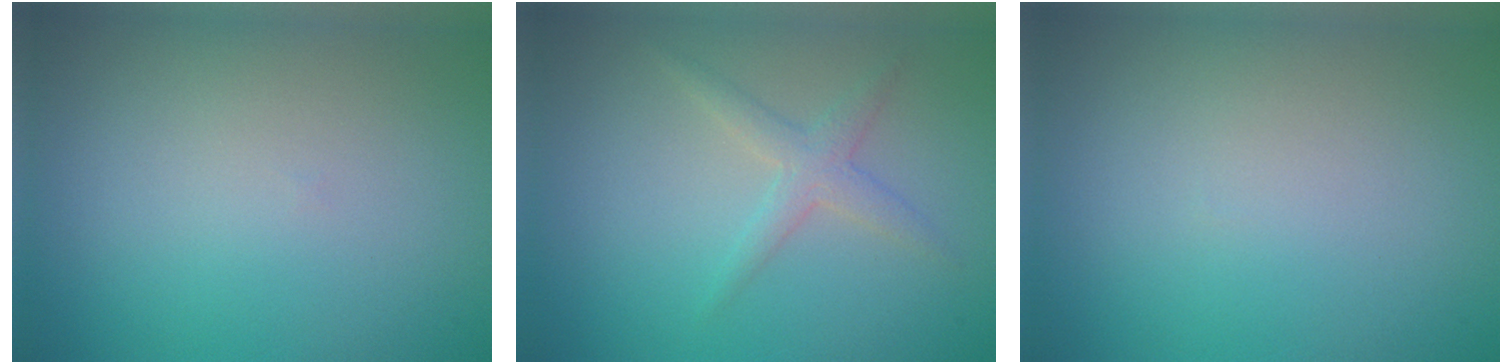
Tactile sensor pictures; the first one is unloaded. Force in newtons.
{"total": 2.1, "press": 2.1, "slide": 0.0}
{"total": 0.0}